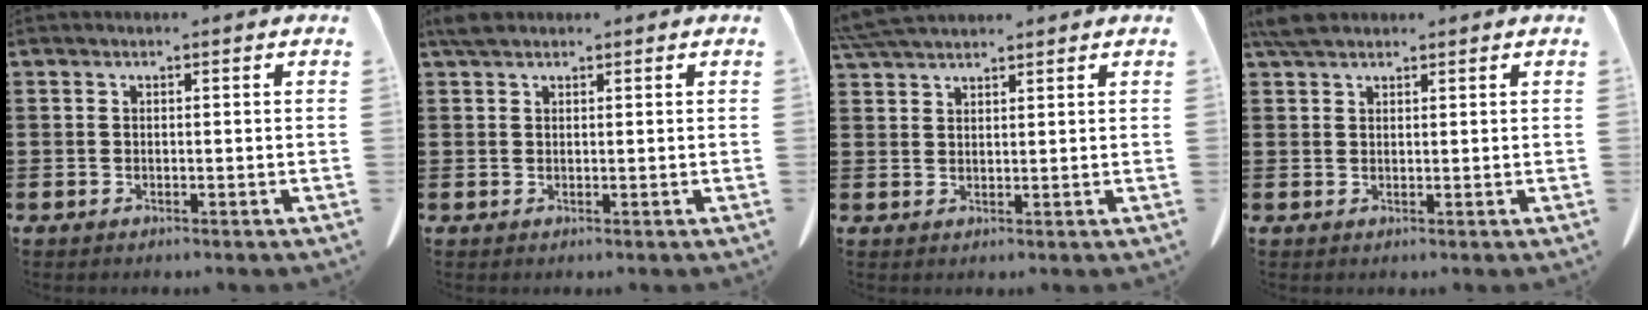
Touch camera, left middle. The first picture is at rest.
{"total": 2.0, "force": [1.5, 0.8, 1.0], "torque": [-0.025, 0.003, 0.028]}
{"total": 4.6, "force": [4.1, 0.7, 1.8], "torque": [-0.047, -0.005, 0.080]}
{"total": 3.5, "force": [2.7, 1.2, 1.9], "torque": [-0.044, 0.004, 0.053]}